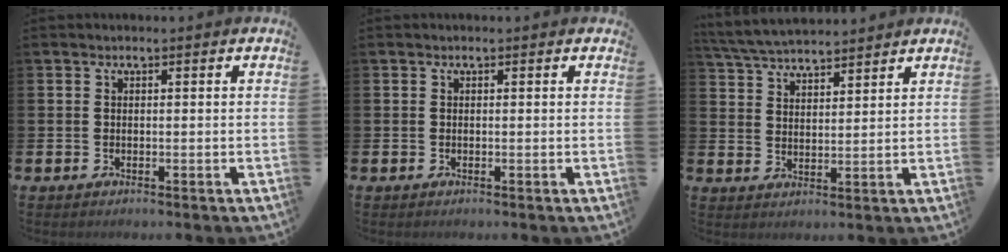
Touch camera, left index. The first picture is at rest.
{"total": 0.0}
{"total": 5.2, "force": [5.1, 0.7, 0.8], "torque": [-0.038, -0.022, 0.094]}